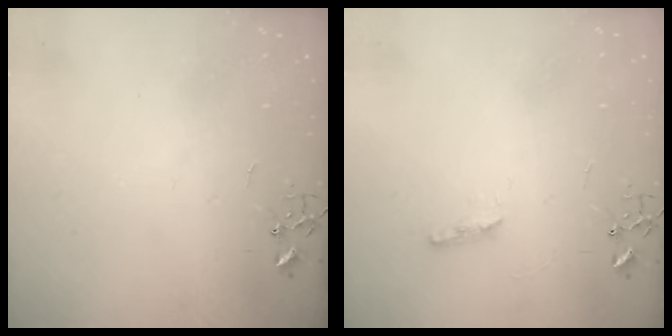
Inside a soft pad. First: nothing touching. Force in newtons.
{"total": 5.4, "press": 5.3, "slide": 0.6}